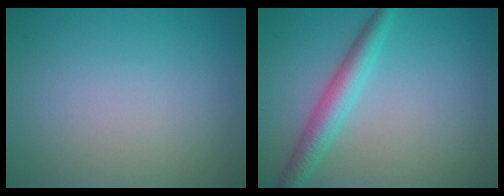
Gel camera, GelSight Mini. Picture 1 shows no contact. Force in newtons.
{"total": 3.6, "press": 3.6, "slide": 0.1}